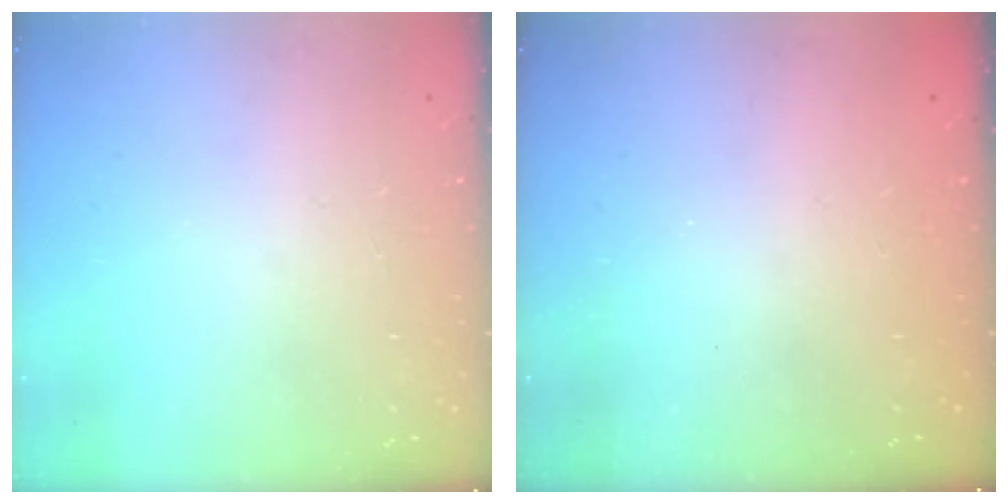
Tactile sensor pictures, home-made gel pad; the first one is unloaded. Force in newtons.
{"total": 2.3, "press": 2.2, "slide": 0.8}